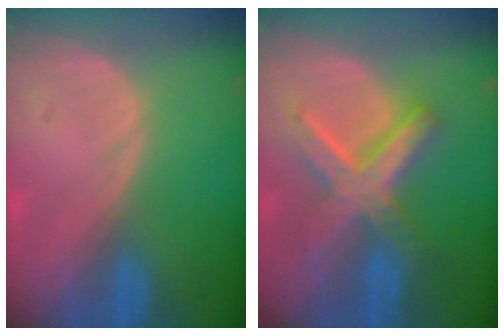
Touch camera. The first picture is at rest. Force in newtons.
{"total": 8.4, "press": 8.4, "slide": 0.8}